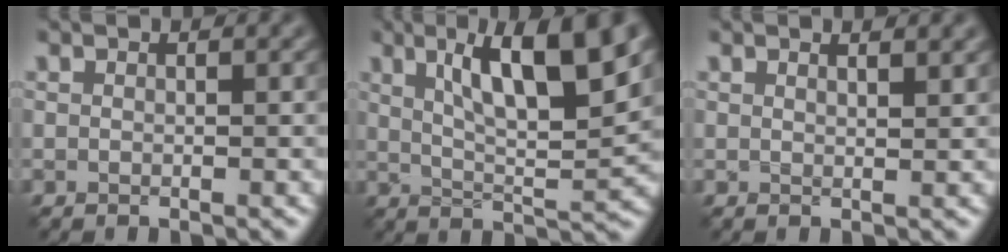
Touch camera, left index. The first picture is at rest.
{"total": 9.9, "force": [4.2, 2.5, 8.6], "torque": [-0.127, 0.004, 0.071]}
{"total": 2.0, "force": [1.5, 0.6, 1.2], "torque": [-0.011, 0.003, 0.013]}